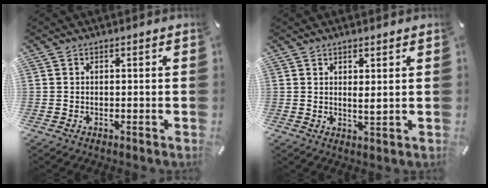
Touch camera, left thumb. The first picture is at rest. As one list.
[{"total": 2.3, "force": [1.1, 0.1, 2.0], "torque": [-0.040, -0.003, 0.019]}]